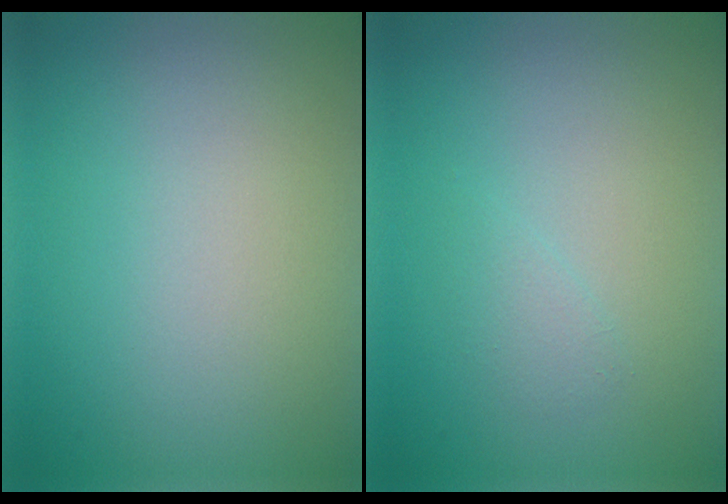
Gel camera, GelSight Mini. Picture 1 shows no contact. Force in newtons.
{"total": 0.9, "press": 0.9, "slide": 0.1}